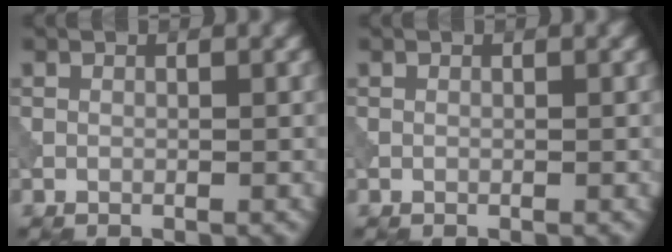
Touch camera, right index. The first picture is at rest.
{"total": 0.0}